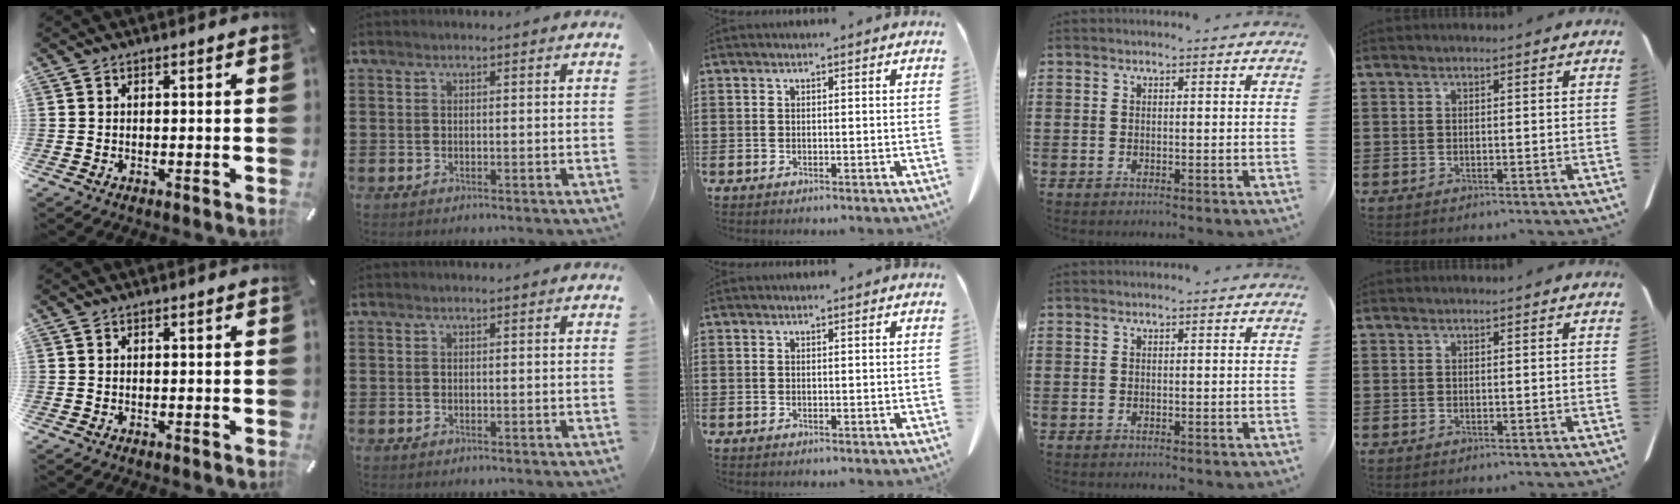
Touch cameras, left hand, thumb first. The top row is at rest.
{}